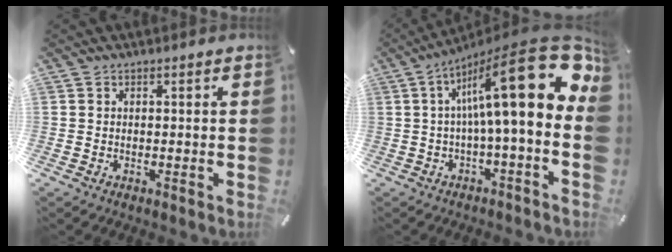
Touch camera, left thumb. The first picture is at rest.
{"total": 23.2, "force": [6.7, 5.3, 21.6], "torque": [-0.341, -0.062, 0.102]}